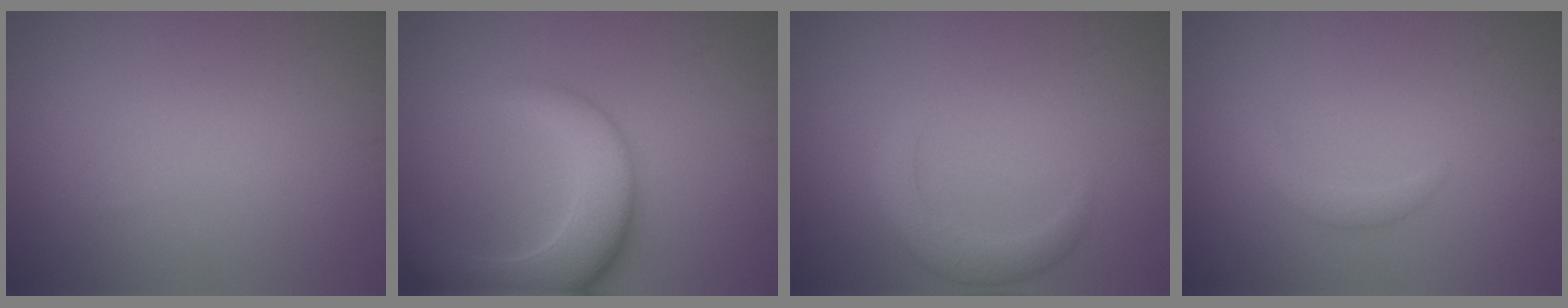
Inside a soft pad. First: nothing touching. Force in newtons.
{"total": 7.2, "press": 7.1, "slide": 0.7}
{"total": 2.6, "press": 2.6, "slide": 0.1}
{"total": 1.3, "press": 1.3, "slide": 0.1}